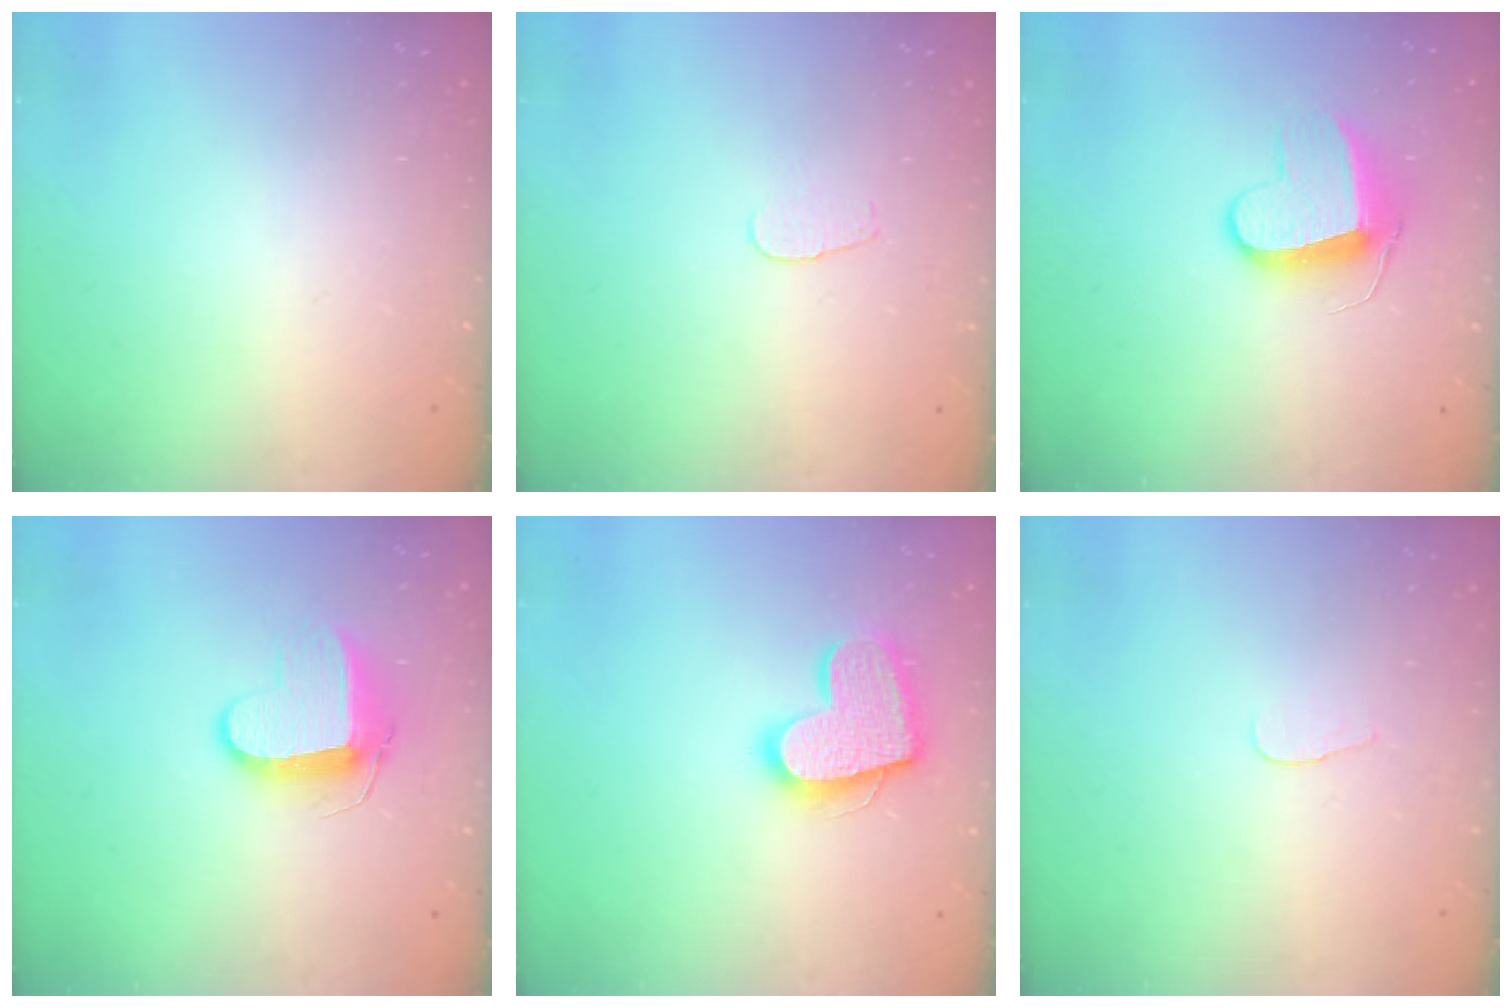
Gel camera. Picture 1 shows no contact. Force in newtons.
{"total": 3.4, "press": 3.4, "slide": 0.4}
{"total": 9.8, "press": 9.8, "slide": 0.3}
{"total": 9.5, "press": 9.5, "slide": 0.2}
{"total": 15.8, "press": 15.7, "slide": 1.4}
{"total": 2.8, "press": 2.8, "slide": 0.3}